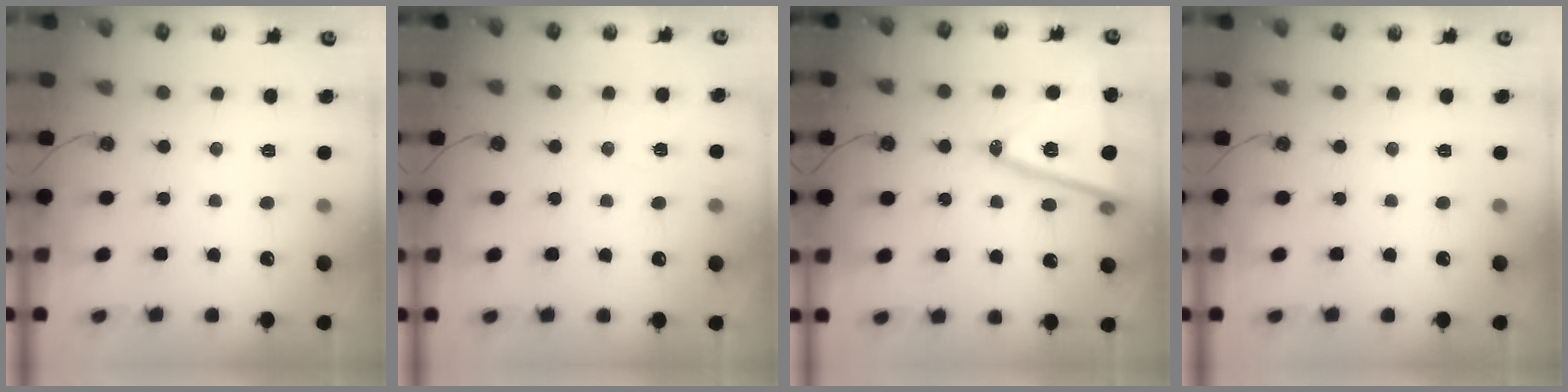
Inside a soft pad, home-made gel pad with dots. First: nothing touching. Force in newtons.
{"total": 3.9, "press": 3.4, "slide": 1.9}
{"total": 17.7, "press": 17.6, "slide": 2.0}
{"total": 0.0}